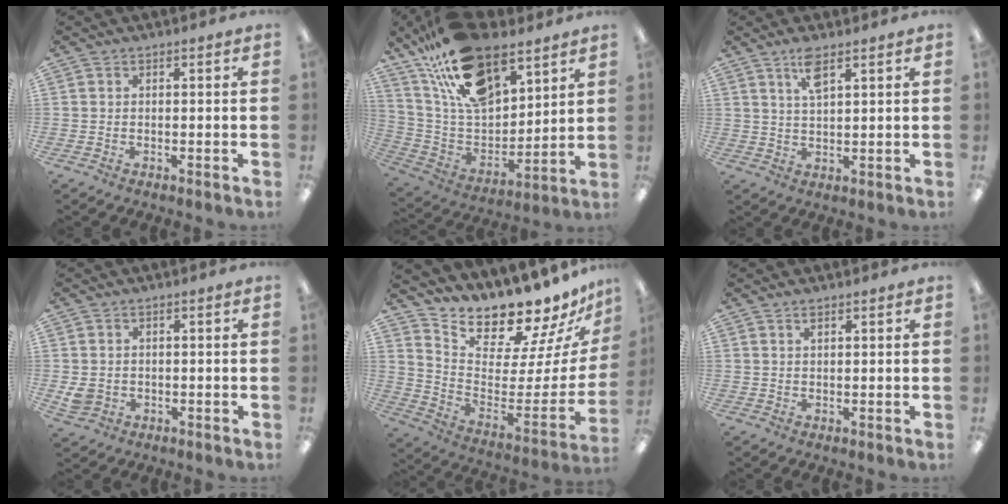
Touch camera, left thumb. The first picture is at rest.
{"total": 23.0, "force": [15.1, 11.5, 13.0], "torque": [-0.240, -0.066, 0.274]}
{"total": 5.4, "force": [3.6, 1.6, 3.8], "torque": [-0.069, -0.006, 0.059]}
{"total": 3.2, "force": [0.0, 2.9, 1.4], "torque": [-0.017, 0.002, 0.001]}
{"total": 14.3, "force": [14.0, 2.3, 1.6], "torque": [-0.029, -0.154, 0.235]}
{"total": 1.5, "force": [1.1, 0.6, 0.9], "torque": [-0.022, 0.001, 0.019]}